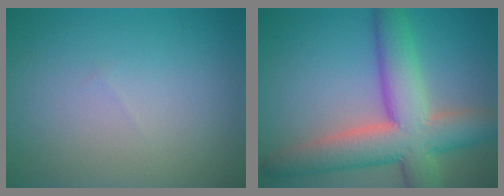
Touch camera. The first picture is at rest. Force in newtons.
{"total": 9.5, "press": 9.5, "slide": 0.8}